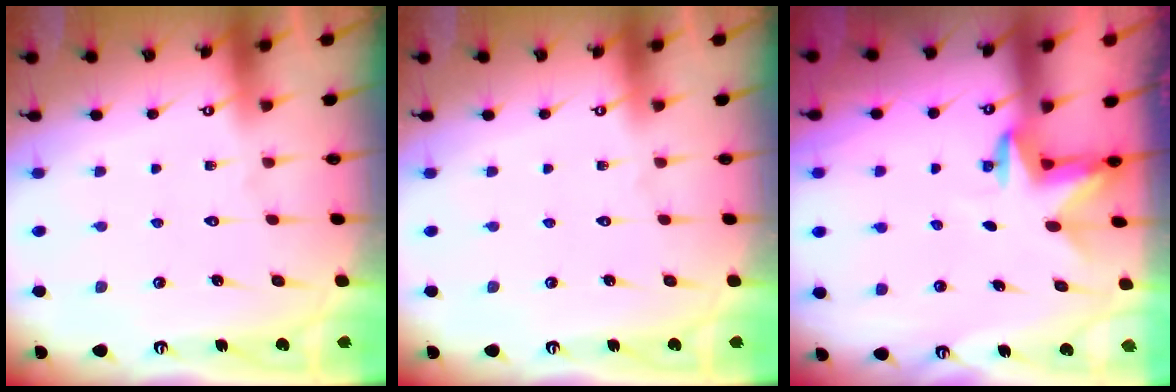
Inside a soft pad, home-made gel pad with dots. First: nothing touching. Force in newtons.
{"total": 0.0}
{"total": 3.3, "press": 3.3, "slide": 0.5}